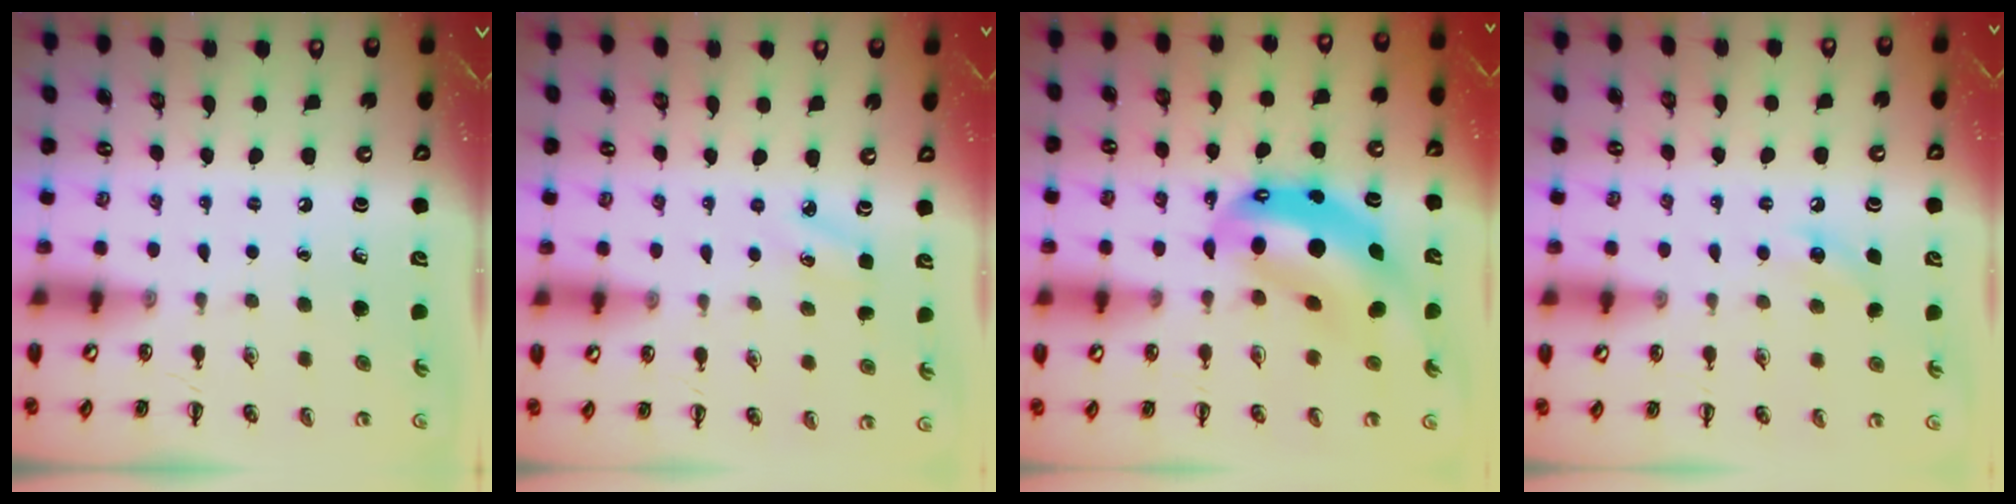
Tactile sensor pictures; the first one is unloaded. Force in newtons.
{"total": 3.8, "press": 3.6, "slide": 1.2}
{"total": 12.8, "press": 12.4, "slide": 3.2}
{"total": 5.4, "press": 5.2, "slide": 1.7}